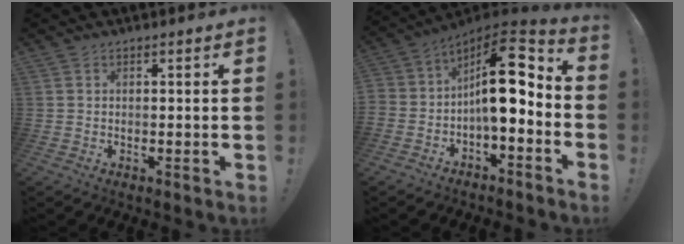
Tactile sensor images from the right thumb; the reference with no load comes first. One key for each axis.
{"total": 15.1, "fx": 1.0, "fy": 8.1, "fz": 12.7, "tx": -0.188, "ty": 0.002, "tz": 0.018}